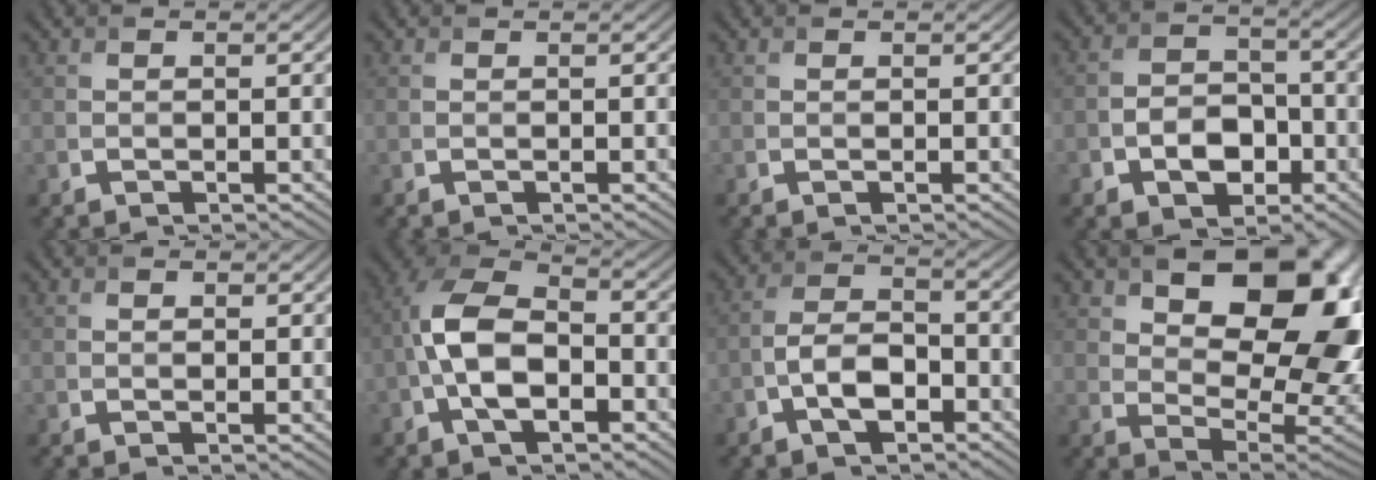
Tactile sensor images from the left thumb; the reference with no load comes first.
{"total": 0.0}
{"total": 0.0}
{"total": 6.0, "force": [-2.4, 4.2, 3.5], "torque": [-0.056, -0.005, -0.053]}
{"total": 1.1, "force": [0.5, 0.6, 0.8], "torque": [-0.015, -0.002, 0.010]}
{"total": 9.7, "force": [-2.4, 5.3, 7.8], "torque": [-0.159, 0.014, -0.058]}
{"total": 5.9, "force": [-2.6, 3.0, 4.4], "torque": [-0.081, 0.009, -0.059]}
{"total": 18.5, "force": [7.1, 10.4, 13.6], "torque": [-0.193, 0.011, 0.114]}